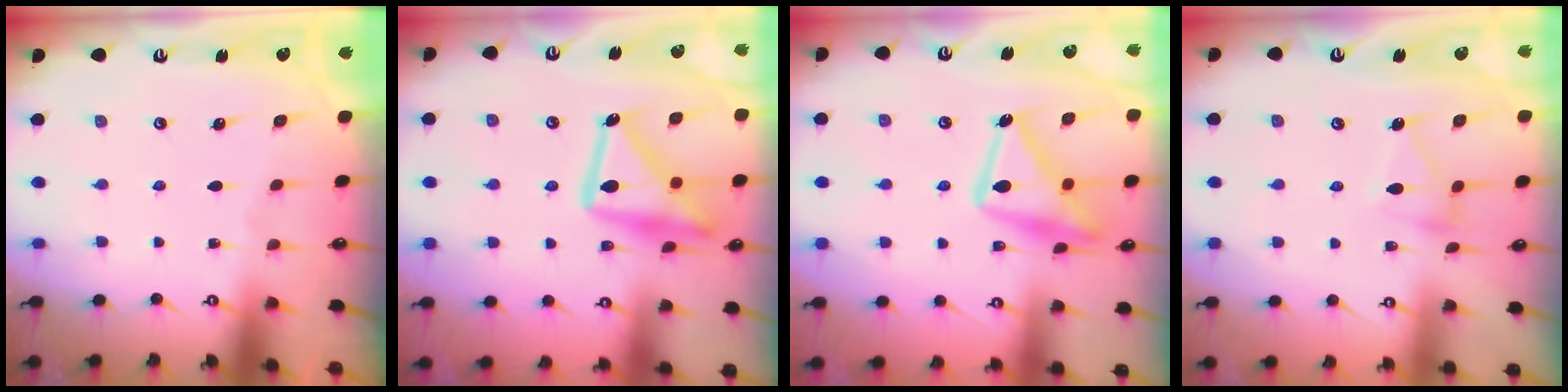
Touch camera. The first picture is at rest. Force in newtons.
{"total": 19.5, "press": 19.4, "slide": 1.5}
{"total": 17.4, "press": 17.4, "slide": 0.9}
{"total": 9.2, "press": 9.2, "slide": 0.6}